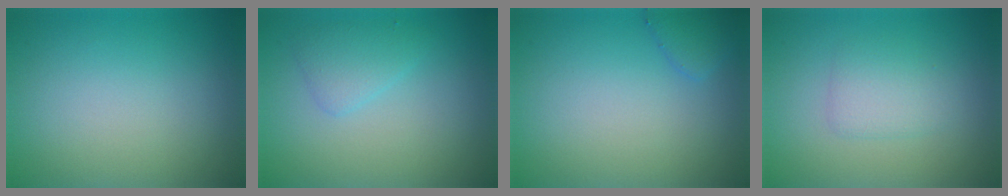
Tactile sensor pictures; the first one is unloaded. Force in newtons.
{"total": 1.9, "press": 1.9, "slide": 0.0}
{"total": 1.5, "press": 1.5, "slide": 0.1}
{"total": 2.0, "press": 2.0, "slide": 0.2}